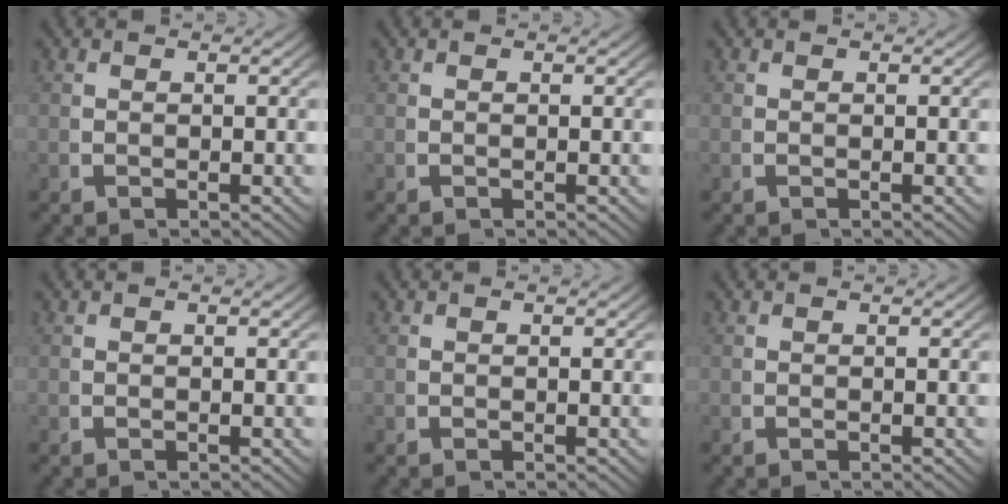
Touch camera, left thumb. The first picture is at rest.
{"total": 0.0}
{"total": 0.0}
{"total": 0.0}
{"total": 0.0}
{"total": 0.0}